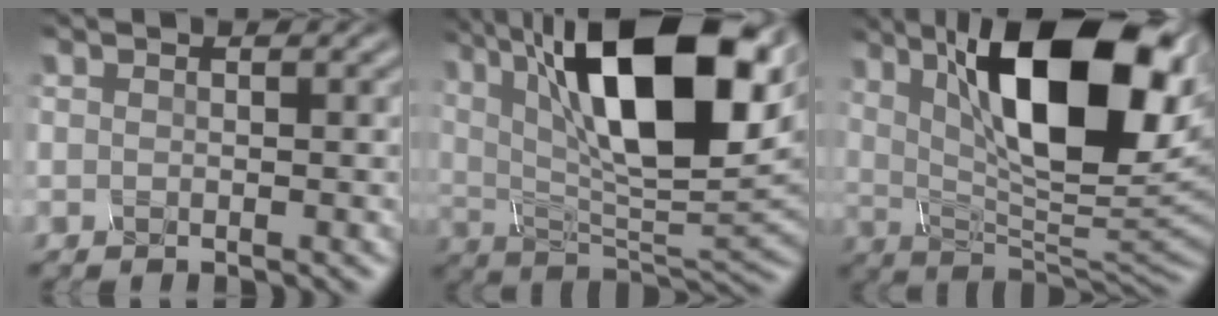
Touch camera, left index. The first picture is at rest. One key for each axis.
{"total": 17.1, "fx": 7.2, "fy": 6.2, "fz": 14.2, "tx": -0.235, "ty": 0.013, "tz": 0.119}
{"total": 15.2, "fx": 5.6, "fy": 5.3, "fz": 13.1, "tx": -0.193, "ty": 0.007, "tz": 0.087}